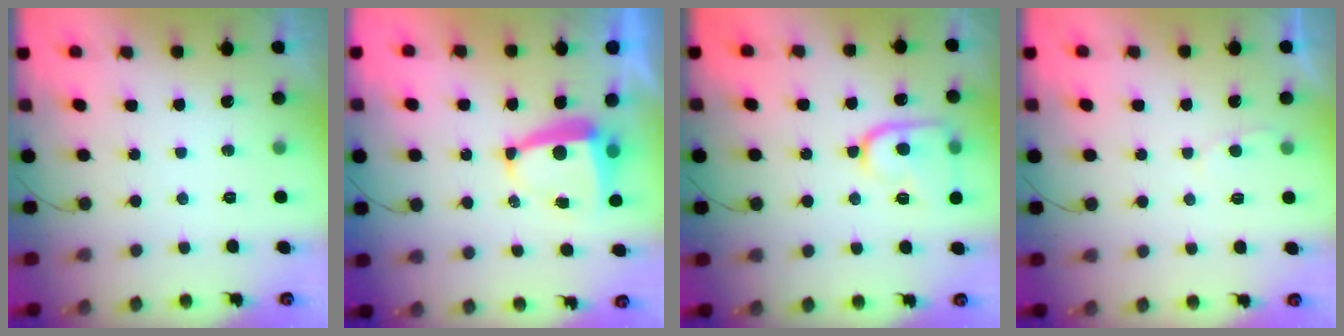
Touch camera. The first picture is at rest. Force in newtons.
{"total": 6.5, "press": 6.5, "slide": 0.7}
{"total": 13.3, "press": 13.2, "slide": 1.4}
{"total": 2.1, "press": 2.1, "slide": 0.2}